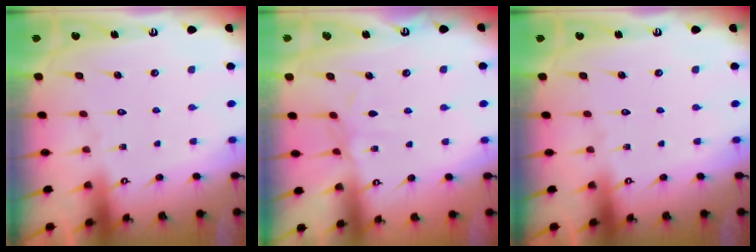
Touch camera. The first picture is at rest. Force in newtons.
{"total": 2.8, "press": 2.8, "slide": 0.5}
{"total": 0.0}